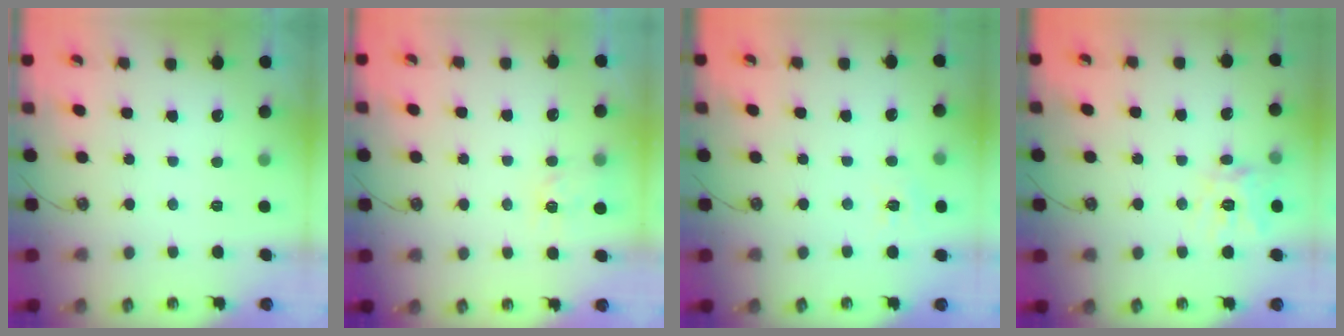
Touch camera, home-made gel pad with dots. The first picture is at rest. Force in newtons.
{"total": 4.8, "press": 4.7, "slide": 0.5}
{"total": 5.5, "press": 5.5, "slide": 0.6}
{"total": 12.3, "press": 12.2, "slide": 1.0}